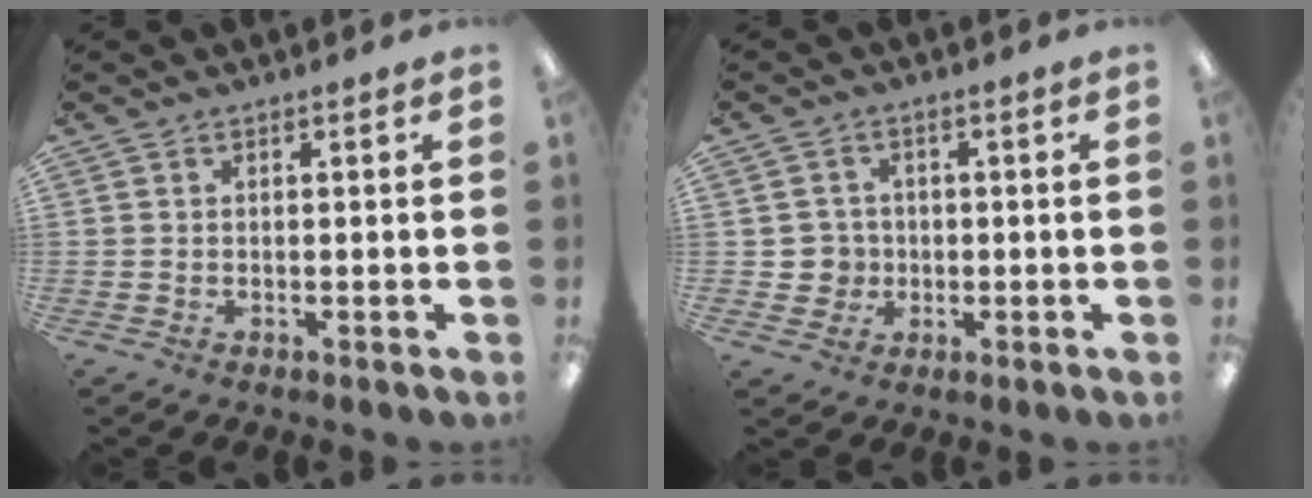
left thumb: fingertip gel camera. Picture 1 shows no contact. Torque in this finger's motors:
{"motor_torque": [-0.30, 0.31, -0.27, 0.35, 0.00]}